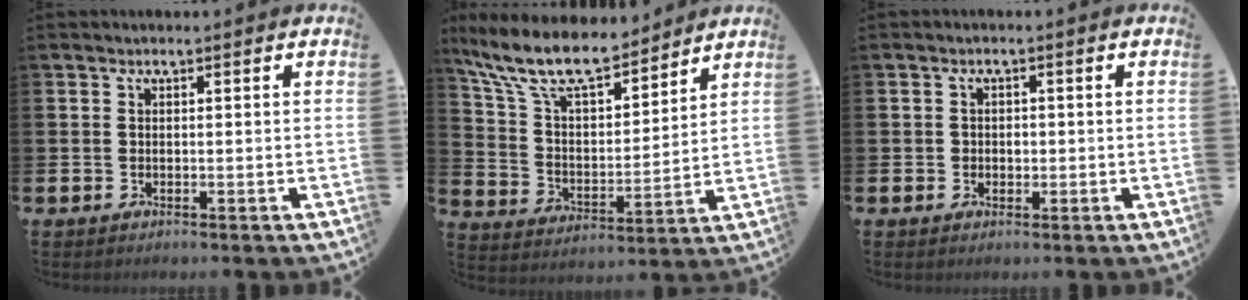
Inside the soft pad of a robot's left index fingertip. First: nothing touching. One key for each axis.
{"total": 10.8, "fx": 9.3, "fy": 2.9, "fz": 4.6, "tx": -0.135, "ty": -0.048, "tz": 0.166}
{"total": 1.3, "fx": 0.0, "fy": 1.1, "fz": 0.5, "tx": -0.004, "ty": 0.005, "tz": -0.005}